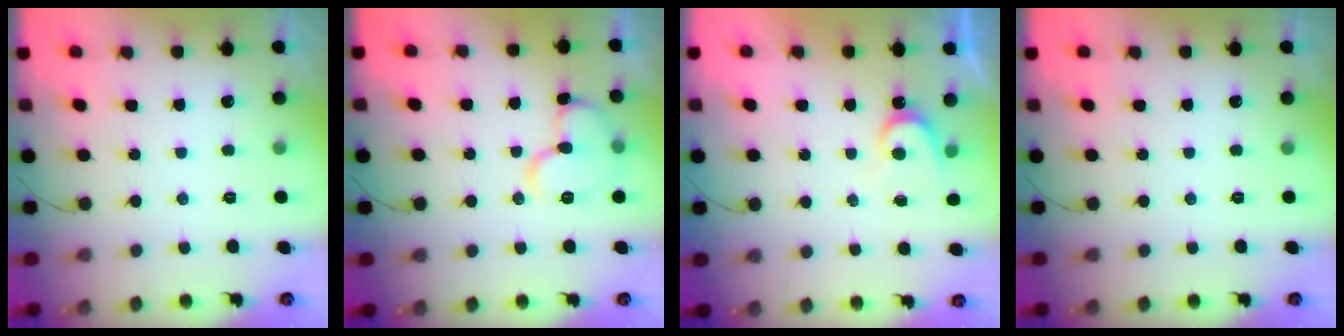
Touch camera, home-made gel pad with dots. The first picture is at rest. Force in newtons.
{"total": 11.3, "press": 11.1, "slide": 1.6}
{"total": 4.8, "press": 4.8, "slide": 0.7}
{"total": 0.0}